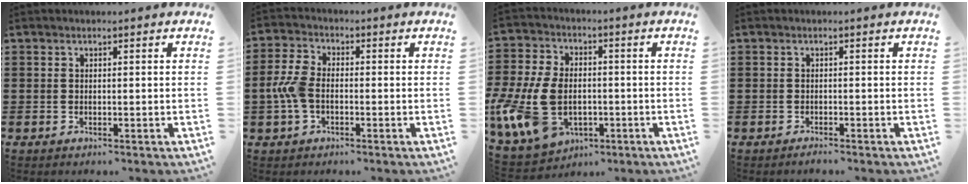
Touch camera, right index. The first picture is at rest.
{"total": 5.5, "force": [-1.1, 3.3, 4.3], "torque": [-0.115, -0.003, -0.028]}
{"total": 13.1, "force": [-3.1, 8.8, 9.2], "torque": [-0.235, 0.005, -0.057]}
{"total": 0.8, "force": [-0.7, 0.0, 0.2], "torque": [-0.006, -0.003, -0.014]}